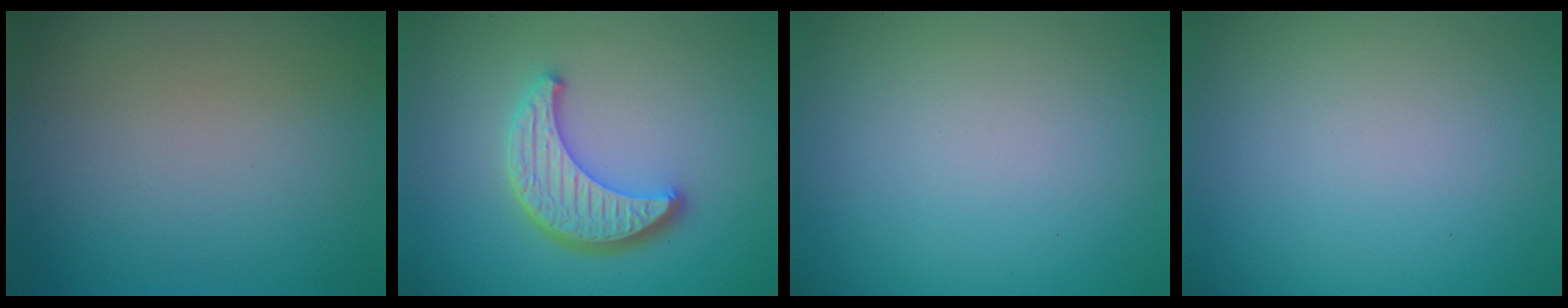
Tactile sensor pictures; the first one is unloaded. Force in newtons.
{"total": 4.6, "press": 3.8, "slide": 2.6}
{"total": 0.0}
{"total": 0.0}